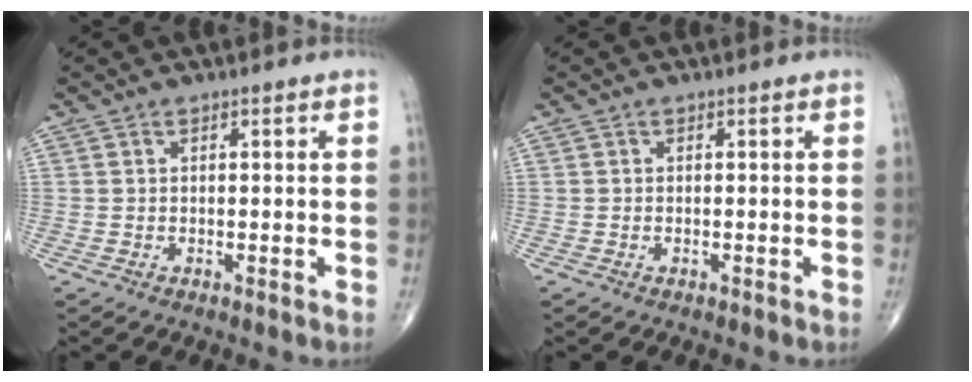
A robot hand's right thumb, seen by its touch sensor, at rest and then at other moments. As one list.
[{"total": 0.0}]